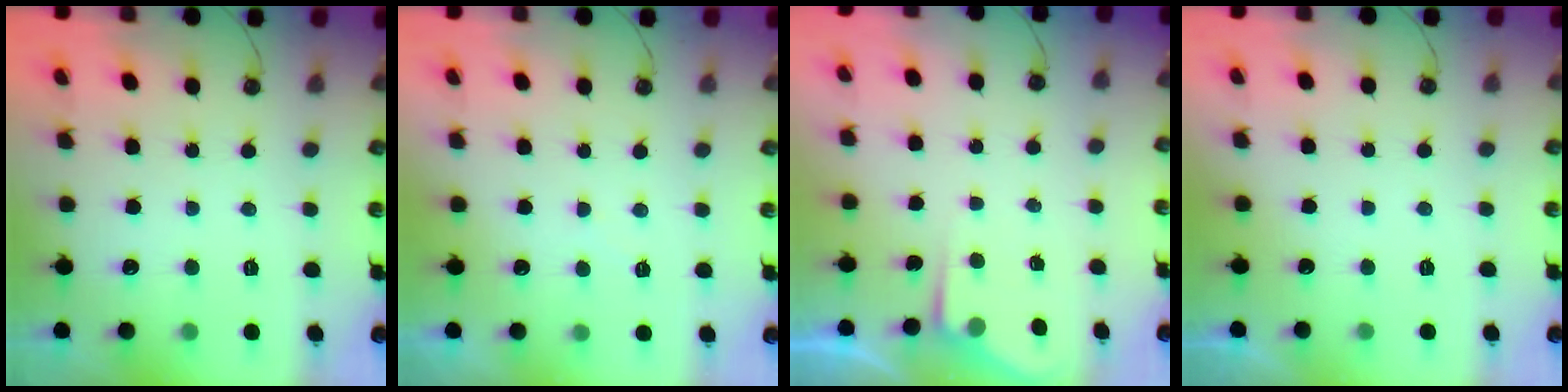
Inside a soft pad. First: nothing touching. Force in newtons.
{"total": 4.1, "press": 4.0, "slide": 0.8}
{"total": 2.8, "press": 2.8, "slide": 0.4}
{"total": 0.0}